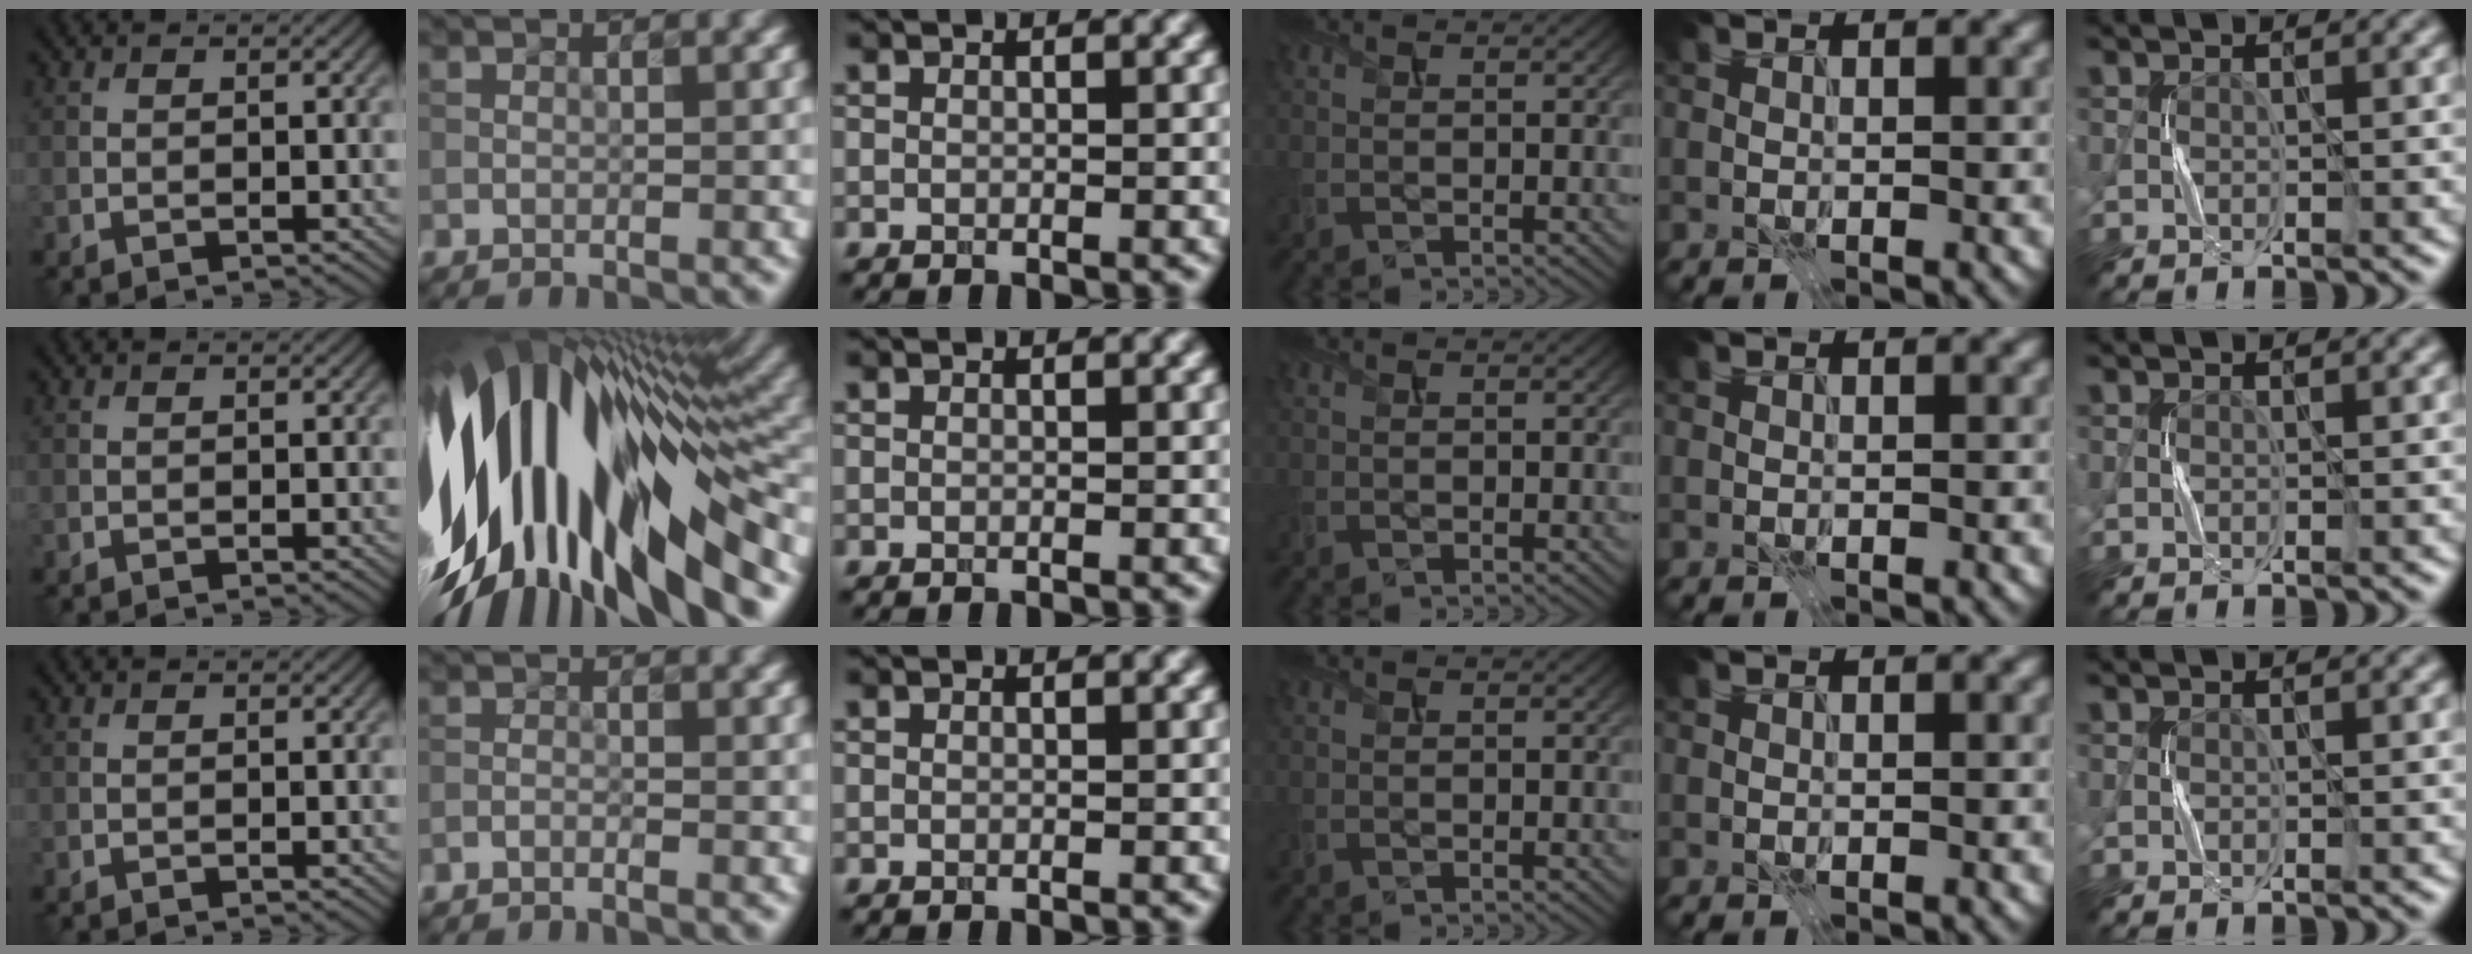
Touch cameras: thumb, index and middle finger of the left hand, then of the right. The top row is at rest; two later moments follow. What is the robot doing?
{"motion": "press", "object": "sticky note"}